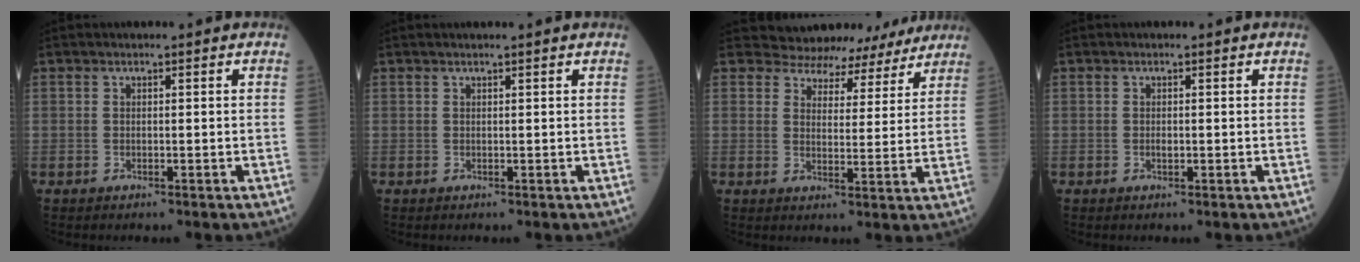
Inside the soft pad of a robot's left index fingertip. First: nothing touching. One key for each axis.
{"total": 1.1, "fx": 0.9, "fy": -0.2, "fz": 0.5, "tx": -0.012, "ty": 0.003, "tz": 0.018}
{"total": 10.4, "fx": 9.9, "fy": 3.3, "fz": 0.0, "tx": 0.022, "ty": 0.002, "tz": 0.110}
{"total": 0.7, "fx": -0.2, "fy": 0.3, "fz": 0.6, "tx": -0.013, "ty": -0.002, "tz": -0.002}